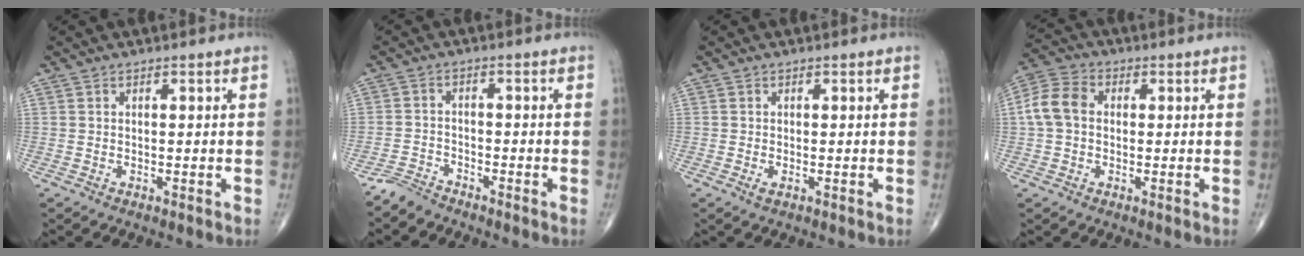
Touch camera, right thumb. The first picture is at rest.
{"total": 3.1, "force": [-3.0, 0.7, 0.1], "torque": [0.000, 0.001, -0.065]}
{"total": 0.8, "force": [-0.2, 0.3, 0.7], "torque": [-0.016, -0.001, -0.006]}
{"total": 7.3, "force": [0.4, 5.5, 4.8], "torque": [-0.095, 0.024, -0.002]}